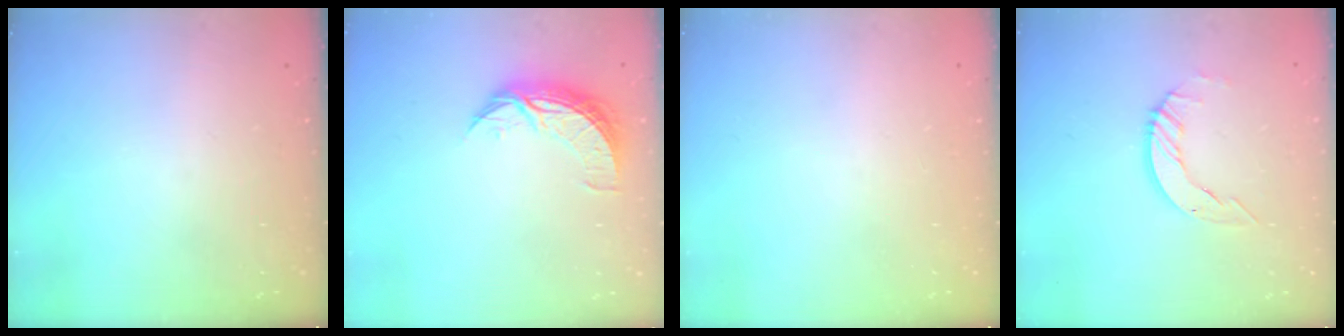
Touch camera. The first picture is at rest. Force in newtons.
{"total": 8.8, "press": 8.8, "slide": 0.5}
{"total": 0.0}
{"total": 6.3, "press": 6.3, "slide": 0.2}